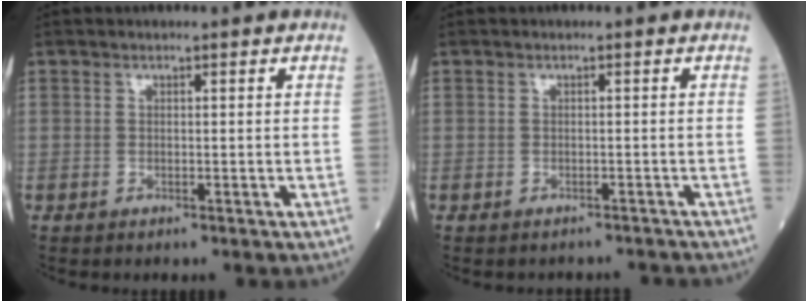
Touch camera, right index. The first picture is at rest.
{"total": 3.3, "force": [-3.1, 0.9, 0.0], "torque": [0.004, -0.001, -0.037]}